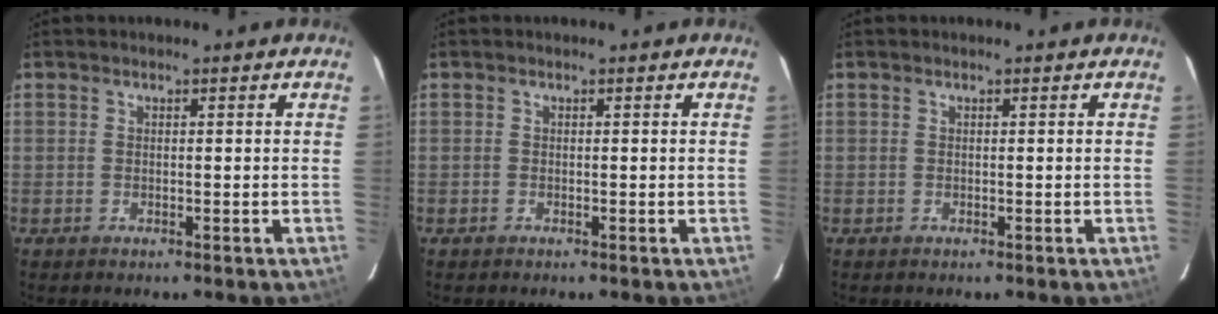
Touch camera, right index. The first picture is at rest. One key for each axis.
{"total": 0.0}
{"total": 0.0}